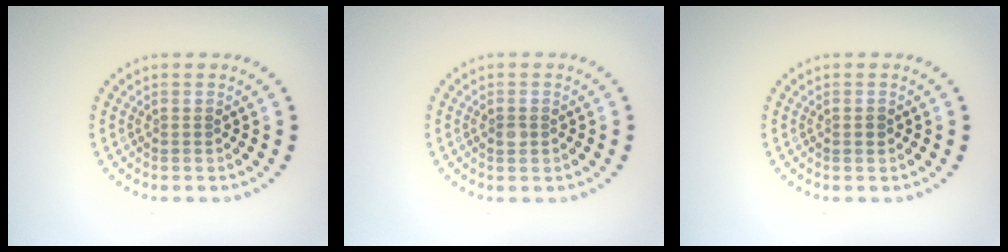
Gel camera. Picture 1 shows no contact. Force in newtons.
{"total": 0.9, "press": 0.9, "slide": 0.0}
{"total": 0.8, "press": 0.8, "slide": 0.1}